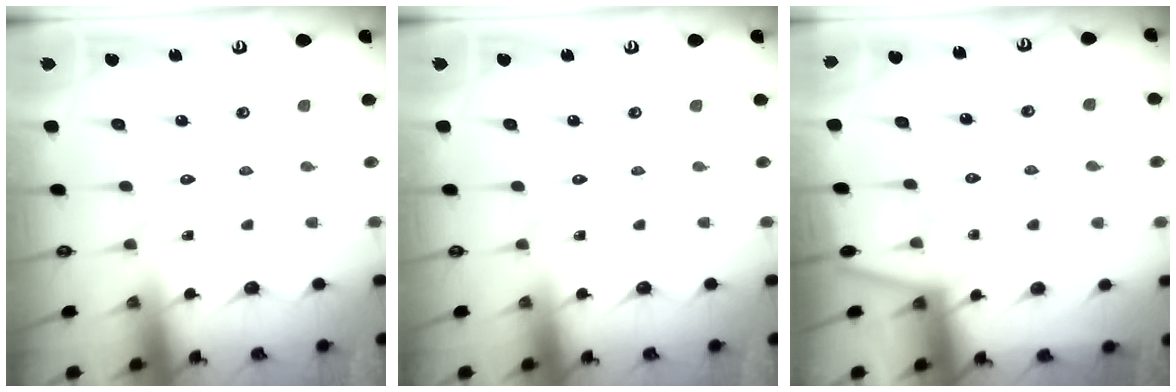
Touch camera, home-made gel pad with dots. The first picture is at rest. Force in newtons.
{"total": 0.0}
{"total": 3.1, "press": 3.1, "slide": 0.3}